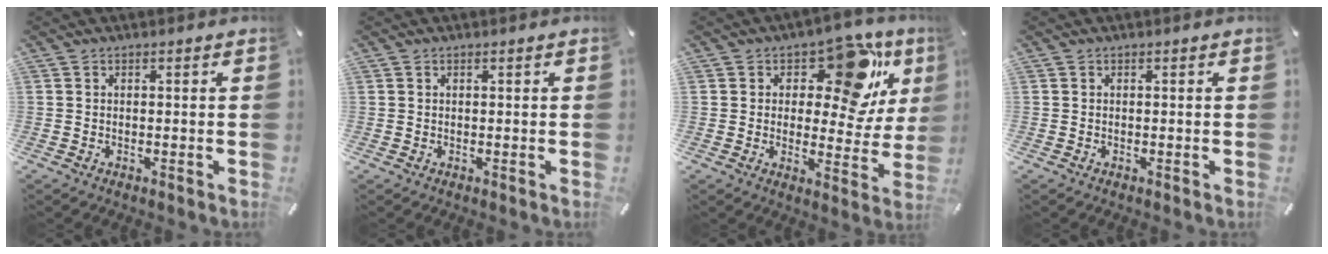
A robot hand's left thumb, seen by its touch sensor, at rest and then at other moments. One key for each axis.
{"total": 0.0}
{"total": 16.2, "fx": 8.0, "fy": 8.2, "fz": 11.5, "tx": -0.145, "ty": -0.046, "tz": 0.130}
{"total": 0.0}